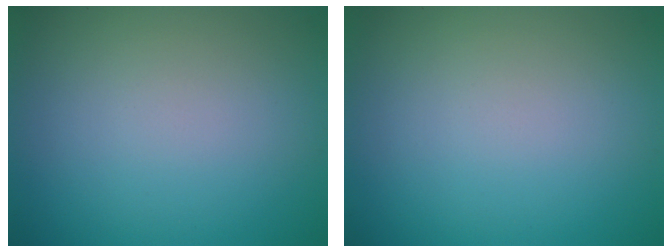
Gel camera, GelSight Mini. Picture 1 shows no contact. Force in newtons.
{"total": 0.0}